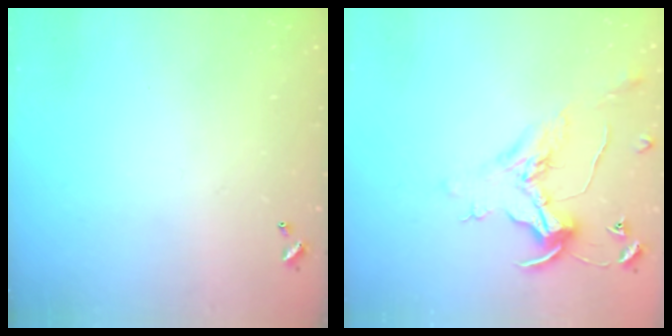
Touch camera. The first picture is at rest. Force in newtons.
{"total": 0.8, "press": 0.0, "slide": 0.8}